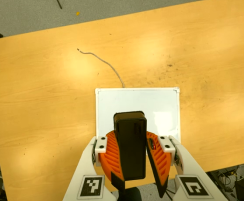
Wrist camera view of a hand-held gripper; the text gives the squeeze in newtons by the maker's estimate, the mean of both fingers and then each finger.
{"total": 11.5, "left": 11.3, "right": 11.7}